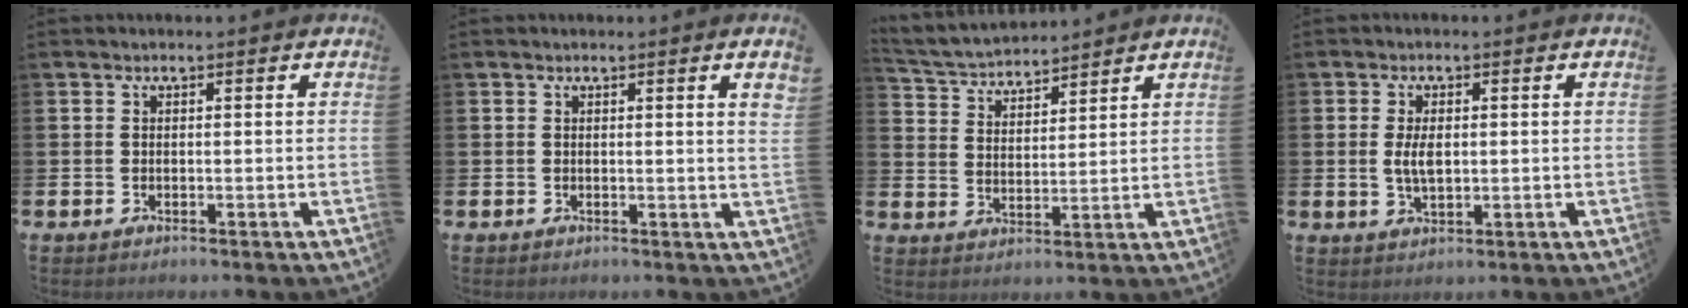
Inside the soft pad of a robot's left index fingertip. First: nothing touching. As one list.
[{"total": 1.5, "force": [0.7, -0.2, 1.4], "torque": [-0.023, -0.002, 0.010]}, {"total": 4.2, "force": [4.1, 1.1, 0.1], "torque": [-0.027, -0.028, 0.071]}, {"total": 3.7, "force": [0.4, 1.9, 3.2], "torque": [-0.056, 0.003, 0.004]}]